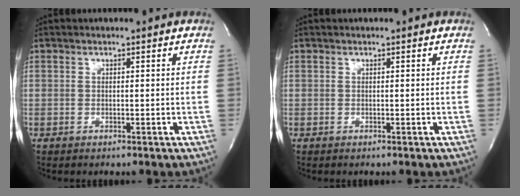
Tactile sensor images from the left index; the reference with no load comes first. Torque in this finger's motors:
{"motor_torque": [-0.05, 0.07, 0.00, -0.01]}